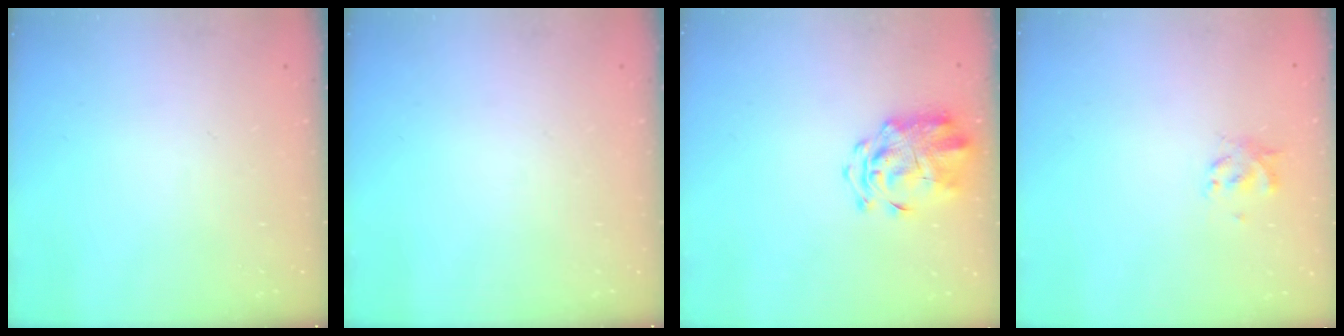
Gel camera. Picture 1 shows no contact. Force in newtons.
{"total": 0.0}
{"total": 3.3, "press": 3.2, "slide": 1.0}
{"total": 2.8, "press": 2.8, "slide": 0.6}